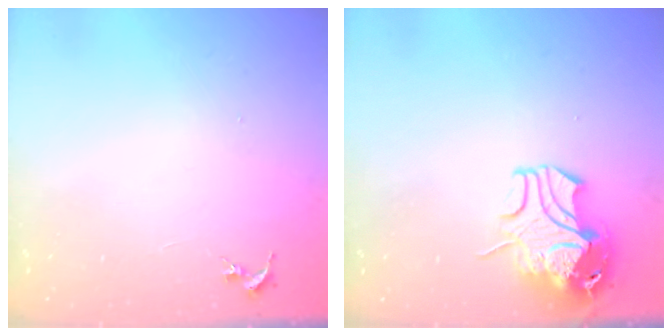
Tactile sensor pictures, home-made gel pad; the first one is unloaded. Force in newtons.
{"total": 12.1, "press": 12.0, "slide": 1.8}